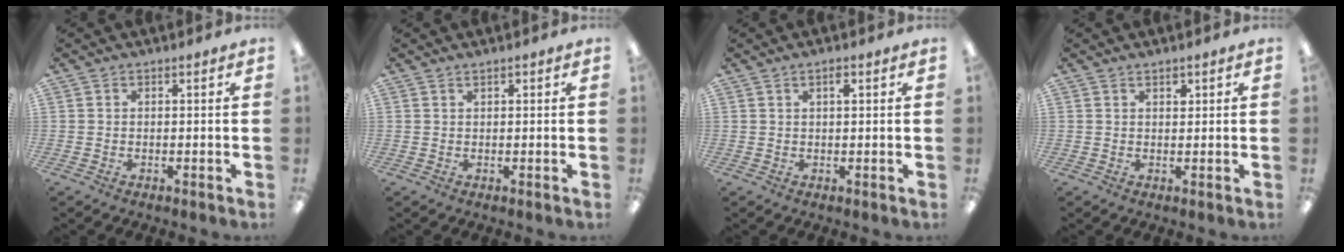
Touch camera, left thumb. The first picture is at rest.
{"total": 0.7, "force": [0.5, 0.3, 0.3], "torque": [-0.007, 0.001, 0.010]}
{"total": 1.6, "force": [0.9, 0.5, 1.3], "torque": [-0.019, 0.000, 0.013]}
{"total": 1.4, "force": [1.0, 0.7, 0.6], "torque": [-0.006, -0.002, 0.017]}